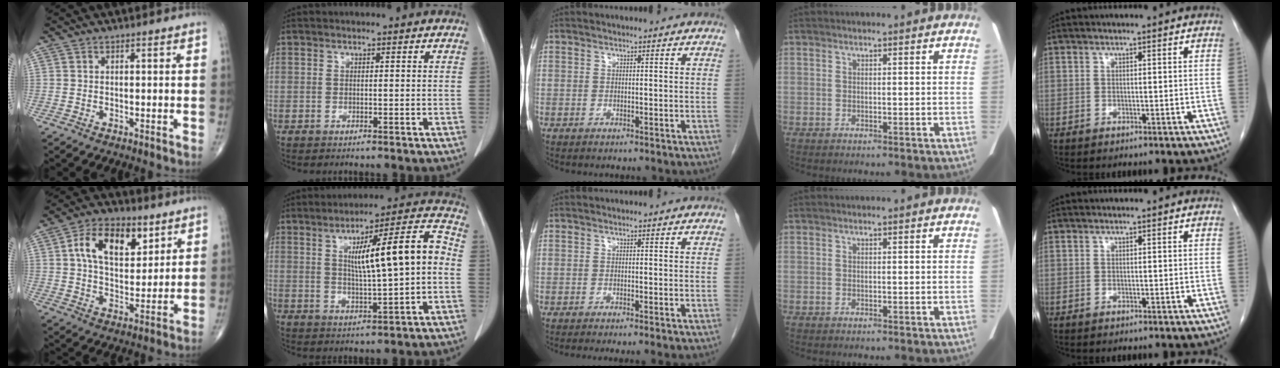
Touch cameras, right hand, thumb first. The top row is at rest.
{"thumb": {"total": 13.7, "force": [5.2, 7.9, 9.9], "torque": [-0.138, -0.011, 0.090]}, "index": {"total": 13.2, "force": [0.9, 1.5, 13.1], "torque": [-0.197, 0.025, 0.014]}, "middle": {"total": 3.3, "force": [-2.8, -0.5, 1.7], "torque": [-0.015, -0.001, -0.039]}}